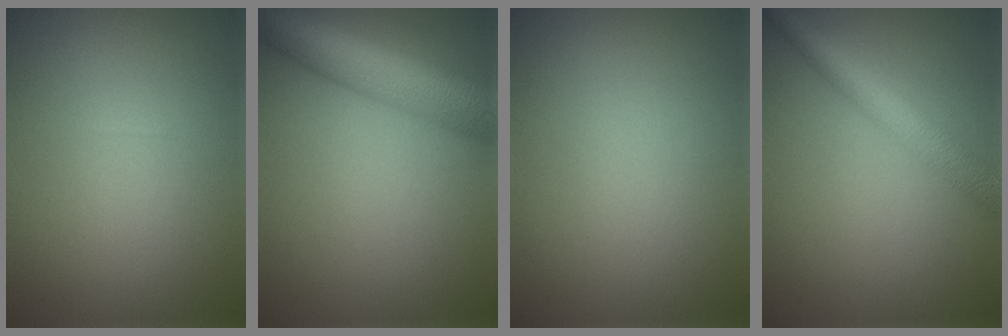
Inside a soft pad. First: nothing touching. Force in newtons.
{"total": 8.9, "press": 8.9, "slide": 0.4}
{"total": 0.0}
{"total": 4.1, "press": 4.1, "slide": 0.1}